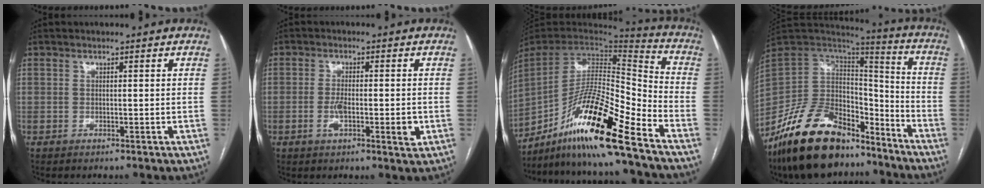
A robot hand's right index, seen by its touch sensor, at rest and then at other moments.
{"total": 5.5, "force": [-1.4, 1.3, 5.1], "torque": [-0.092, -0.005, -0.023]}
{"total": 18.5, "force": [-12.8, 0.7, 13.3], "torque": [-0.262, -0.007, -0.233]}
{"total": 22.9, "force": [-16.9, 10.2, 11.6], "torque": [-0.239, 0.023, -0.297]}